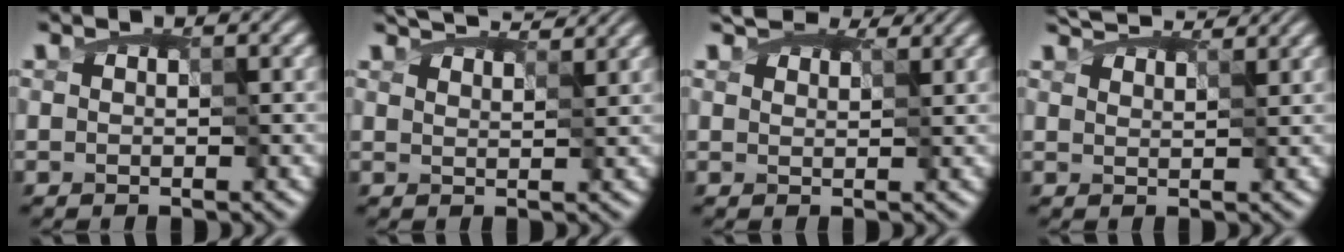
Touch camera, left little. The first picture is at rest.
{"total": 5.6, "force": [4.8, 1.5, 2.6], "torque": [-0.052, 0.012, 0.058]}
{"total": 4.1, "force": [3.6, 1.3, 1.5], "torque": [-0.042, 0.005, 0.050]}
{"total": 5.4, "force": [4.7, 1.4, 2.3], "torque": [-0.057, 0.009, 0.063]}